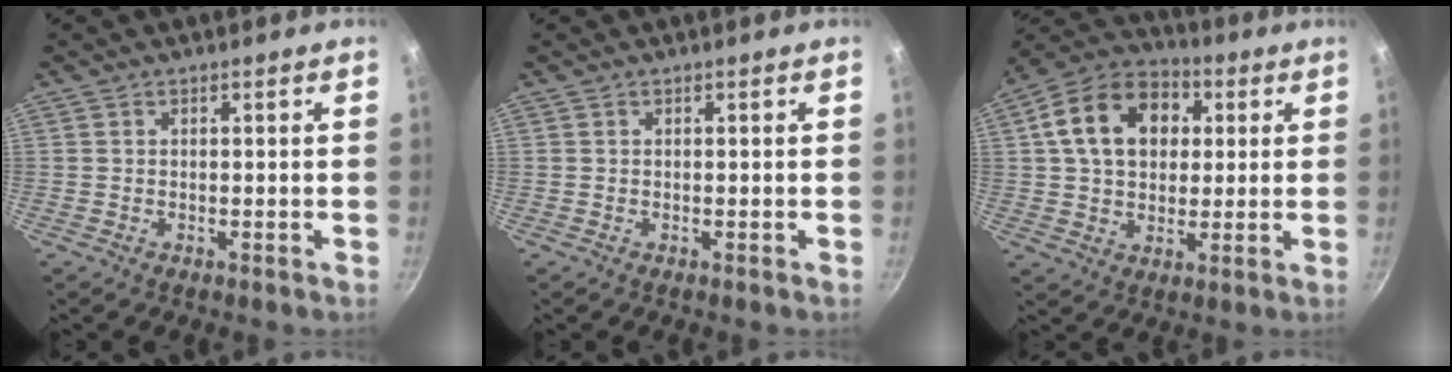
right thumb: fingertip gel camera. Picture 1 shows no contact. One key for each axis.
{"total": 0.0}
{"total": 16.4, "fx": 3.8, "fy": 12.0, "fz": 10.4, "tx": -0.152, "ty": 0.023, "tz": 0.049}